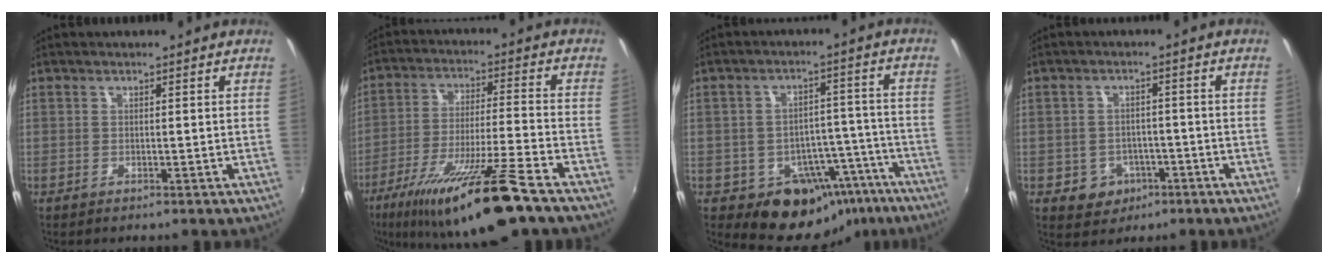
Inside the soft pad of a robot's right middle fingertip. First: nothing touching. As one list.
[{"total": 18.8, "force": [-12.9, 0.8, 13.7], "torque": [-0.251, -0.038, -0.211]}, {"total": 13.2, "force": [-8.1, 9.4, 4.5], "torque": [-0.064, 0.039, -0.076]}, {"total": 5.8, "force": [-2.5, 5.0, 1.6], "torque": [-0.046, 0.010, -0.022]}]